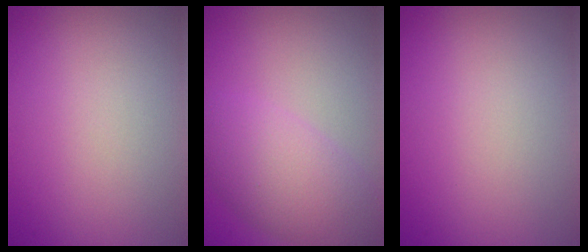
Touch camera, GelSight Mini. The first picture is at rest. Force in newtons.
{"total": 5.5, "press": 5.5, "slide": 0.1}
{"total": 0.0}